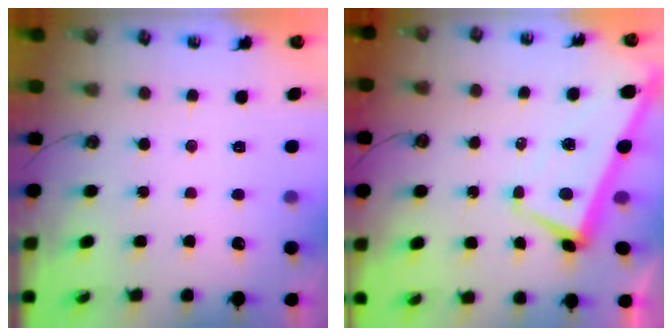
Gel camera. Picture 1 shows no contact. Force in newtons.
{"total": 2.4, "press": 2.3, "slide": 0.7}